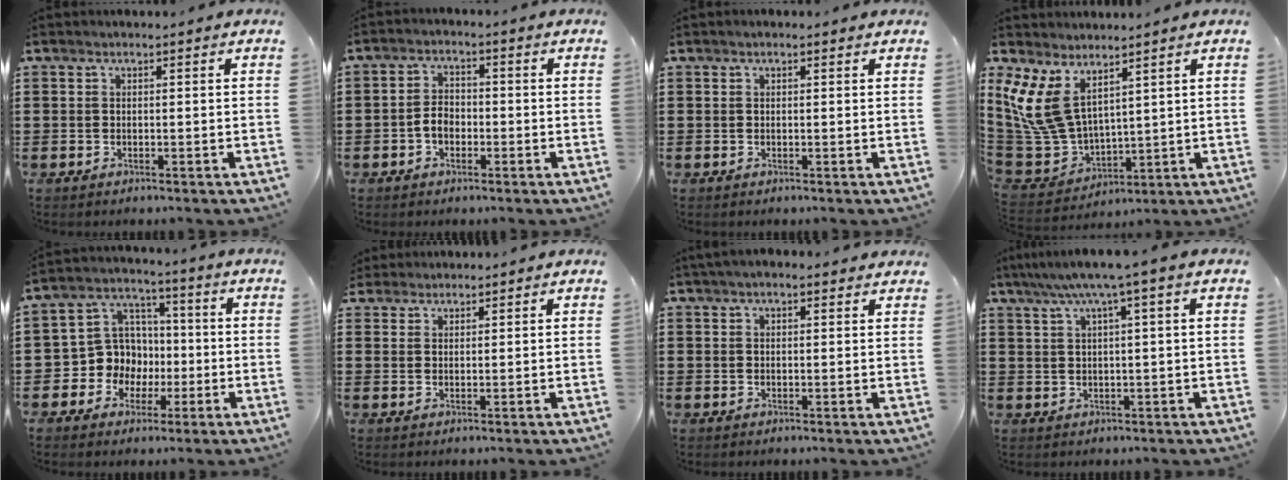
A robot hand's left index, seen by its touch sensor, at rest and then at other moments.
{"total": 3.2, "force": [-1.2, 2.2, 2.1], "torque": [-0.055, 0.001, -0.029]}
{"total": 0.0}
{"total": 10.2, "force": [5.1, 5.7, 6.7], "torque": [-0.196, -0.029, 0.092]}
{"total": 8.2, "force": [-1.1, 7.9, 1.7], "torque": [-0.084, 0.002, -0.020]}
{"total": 1.7, "force": [1.6, 0.6, -0.2], "torque": [-0.003, 0.005, 0.032]}
{"total": 2.3, "force": [1.8, 0.6, 1.3], "torque": [-0.028, 0.006, 0.033]}
{"total": 4.7, "force": [2.4, -0.5, 4.1], "torque": [-0.084, -0.003, 0.038]}